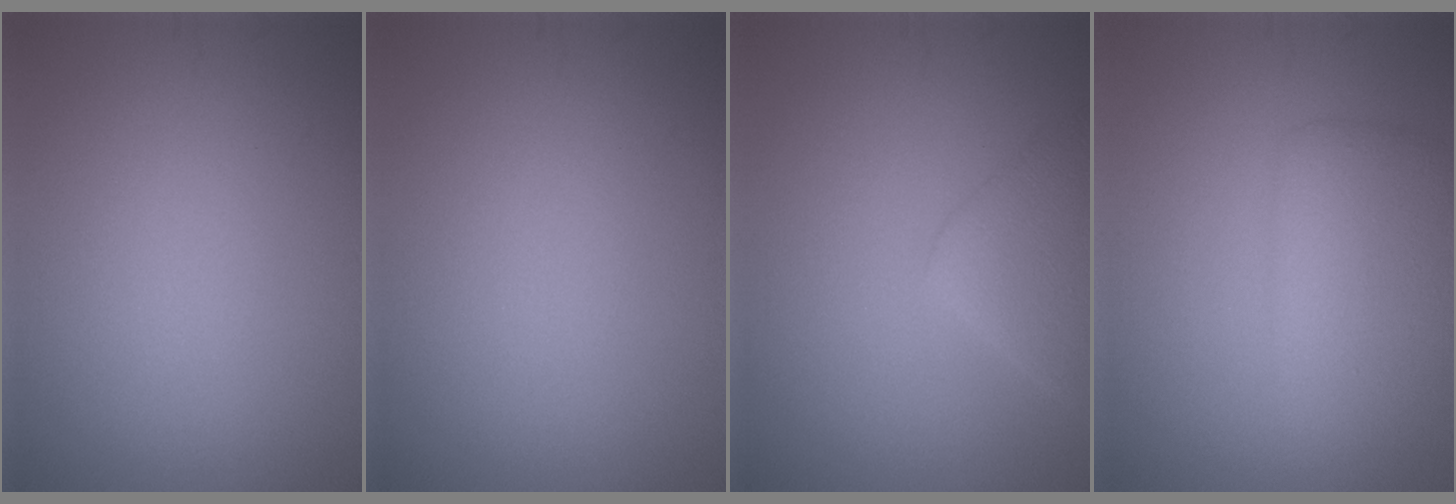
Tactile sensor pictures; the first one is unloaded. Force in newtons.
{"total": 0.0}
{"total": 3.6, "press": 3.6, "slide": 0.3}
{"total": 4.8, "press": 4.8, "slide": 0.2}